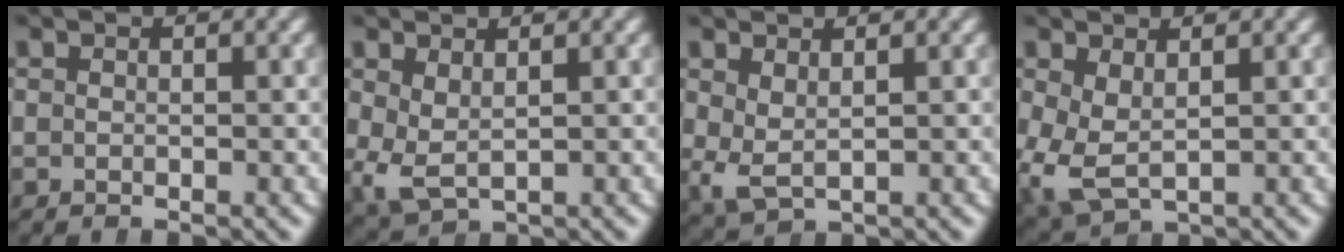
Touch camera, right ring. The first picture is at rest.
{"total": 2.8, "force": [0.1, 2.0, 1.9], "torque": [-0.060, -0.029, 0.023]}
{"total": 2.0, "force": [0.4, 1.2, 1.5], "torque": [-0.044, -0.024, 0.025]}
{"total": 4.3, "force": [-0.5, 3.4, 2.5], "torque": [-0.089, -0.041, 0.013]}